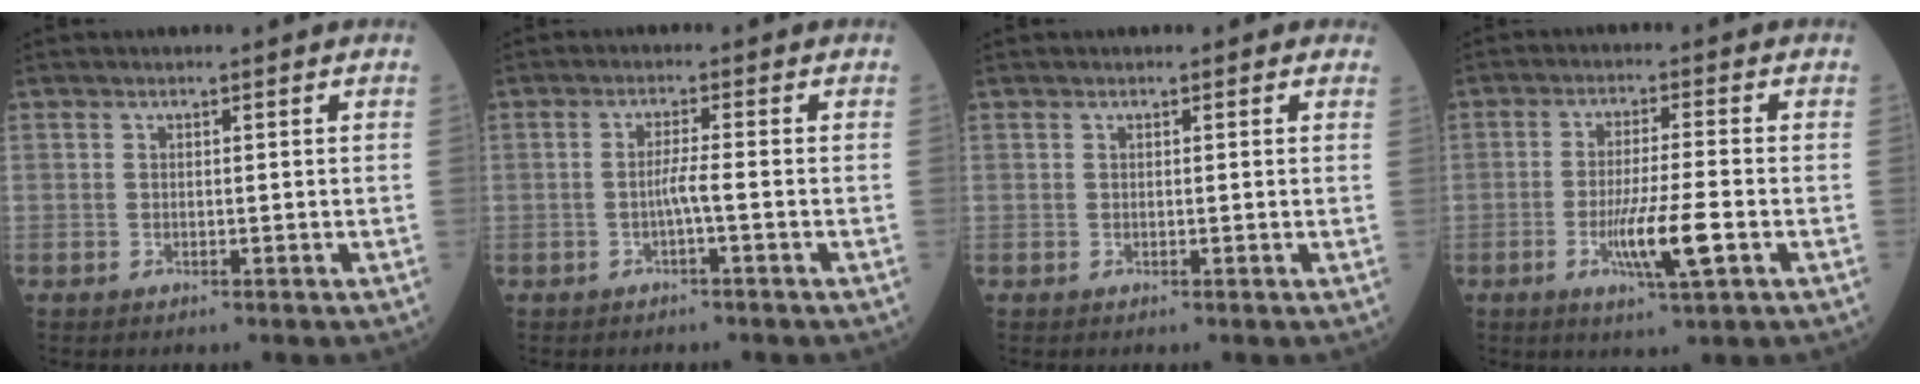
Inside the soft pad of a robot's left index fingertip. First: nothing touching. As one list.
[{"total": 2.2, "force": [-0.8, -0.3, 2.0], "torque": [-0.036, 0.002, -0.017]}, {"total": 0.0}, {"total": 7.6, "force": [-2.6, 0.1, 7.1], "torque": [-0.135, -0.015, -0.046]}]